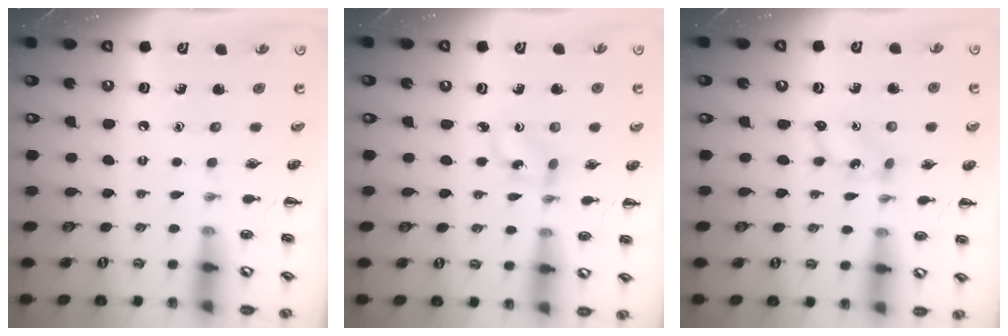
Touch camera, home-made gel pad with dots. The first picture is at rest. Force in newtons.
{"total": 1.5, "press": 1.4, "slide": 0.4}
{"total": 1.8, "press": 1.8, "slide": 0.3}